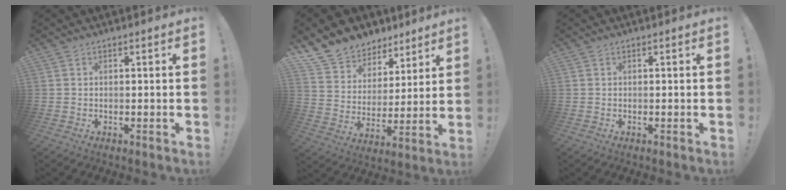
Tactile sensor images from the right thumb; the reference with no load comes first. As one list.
[{"total": 11.8, "force": [8.8, 7.5, 2.0], "torque": [-0.044, -0.069, 0.169]}, {"total": 0.0}]